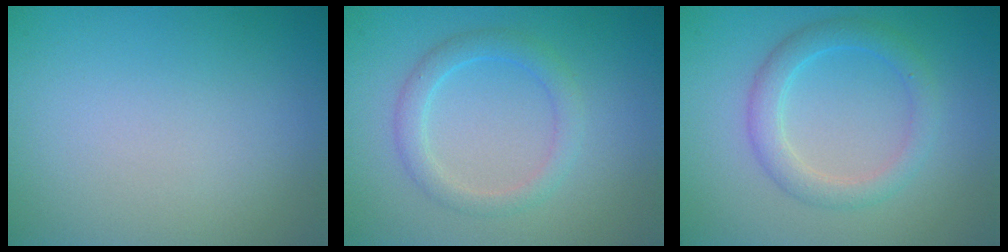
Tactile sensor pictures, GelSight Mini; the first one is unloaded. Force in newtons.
{"total": 2.4, "press": 2.4, "slide": 0.1}
{"total": 3.0, "press": 3.0, "slide": 0.1}